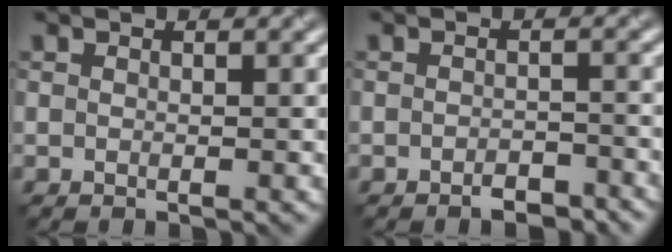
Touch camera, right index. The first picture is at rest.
{"total": 2.2, "force": [-1.7, 0.8, 1.1], "torque": [-0.013, 0.004, -0.027]}